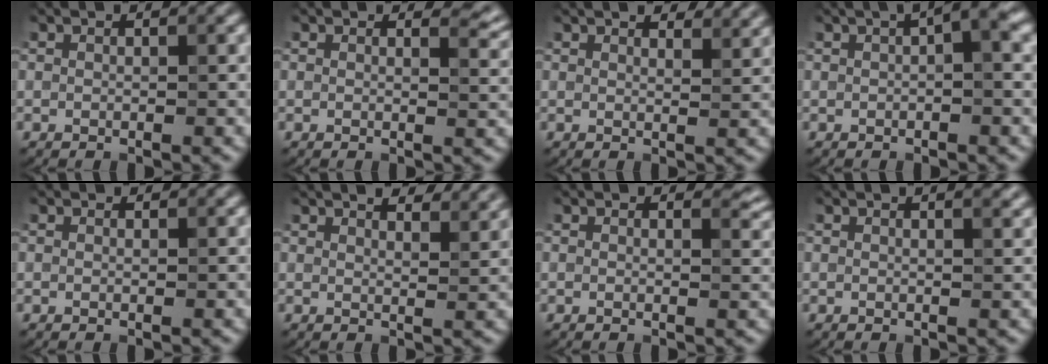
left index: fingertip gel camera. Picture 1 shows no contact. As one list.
[{"total": 2.0, "force": [1.3, 0.7, 1.3], "torque": [-0.012, -0.005, 0.021]}, {"total": 3.4, "force": [3.0, 0.8, 1.4], "torque": [-0.018, 0.007, 0.032]}, {"total": 2.3, "force": [0.5, 0.3, 2.2], "torque": [-0.032, 0.012, 0.007]}, {"total": 0.6, "force": [0.6, 0.3, 0.1], "torque": [-0.004, -0.003, 0.002]}, {"total": 5.0, "force": [4.2, 1.4, 2.3], "torque": [-0.019, 0.016, 0.036]}, {"total": 1.4, "force": [1.0, 0.4, 0.7], "torque": [-0.005, -0.006, 0.015]}, {"total": 2.1, "force": [1.5, 0.7, 1.2], "torque": [-0.005, 0.001, 0.008]}]